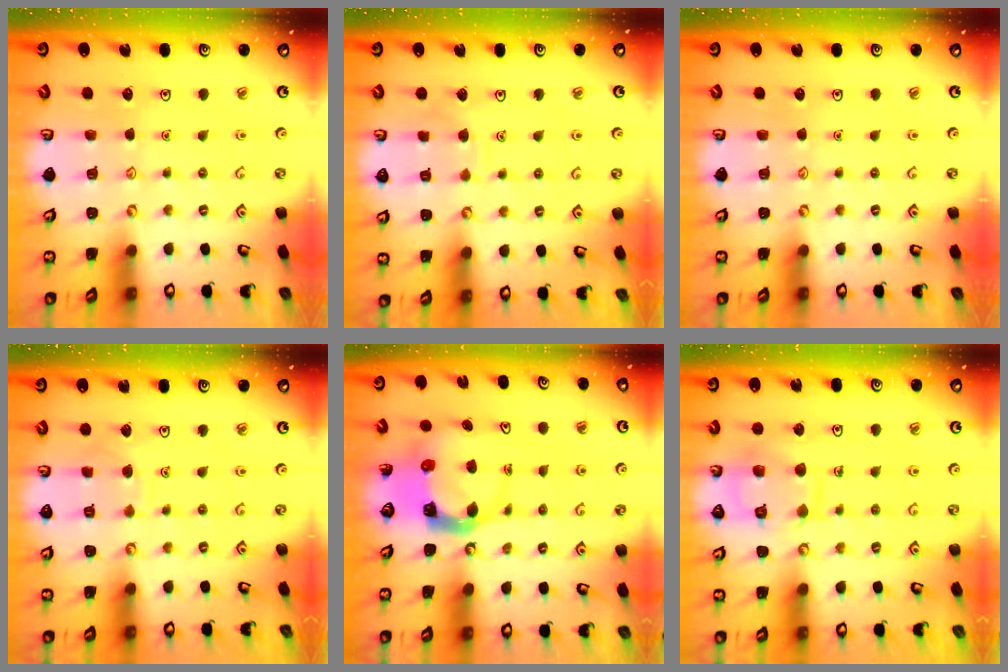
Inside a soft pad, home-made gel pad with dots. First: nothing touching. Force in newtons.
{"total": 3.9, "press": 3.9, "slide": 0.3}
{"total": 0.0}
{"total": 5.2, "press": 5.1, "slide": 0.4}
{"total": 5.1, "press": 5.0, "slide": 0.7}
{"total": 12.1, "press": 12.0, "slide": 0.9}